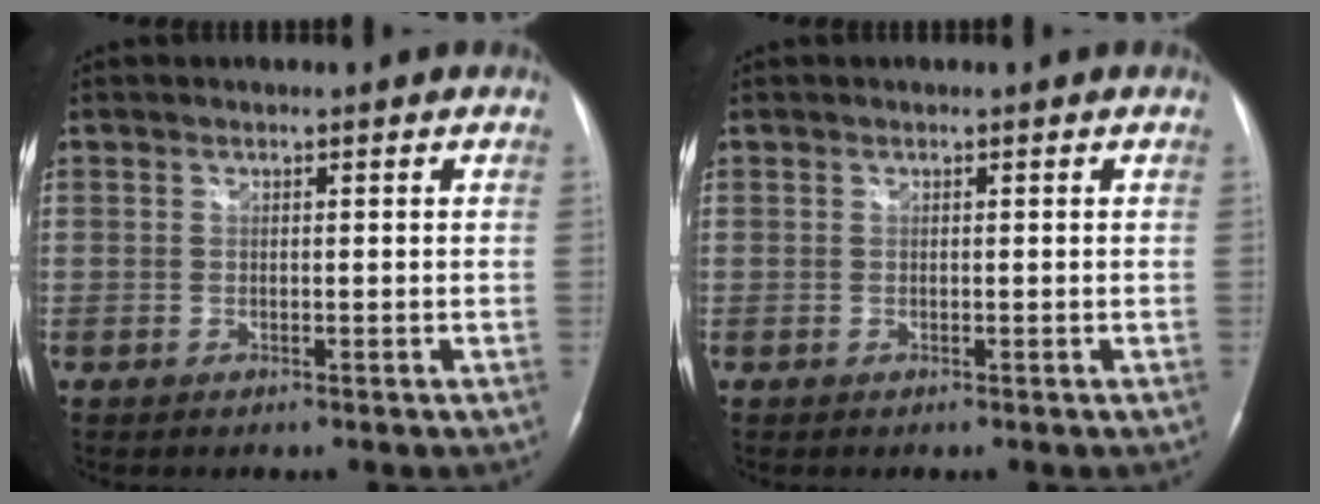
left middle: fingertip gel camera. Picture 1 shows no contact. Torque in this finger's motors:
{"motor_torque": [-0.08, -0.07, 0.00, 0.00]}